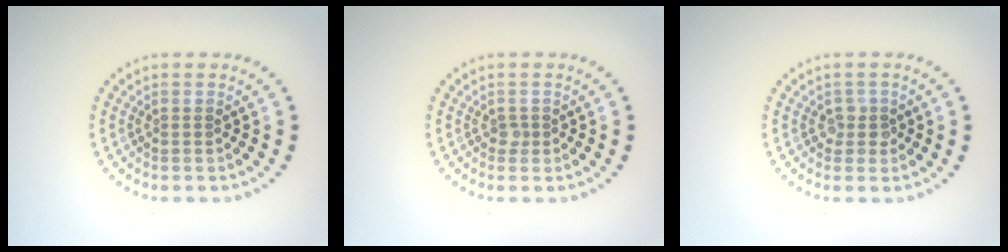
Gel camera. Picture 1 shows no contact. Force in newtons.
{"total": 0.7, "press": 0.5, "slide": 0.5}
{"total": 1.3, "press": 1.1, "slide": 0.5}